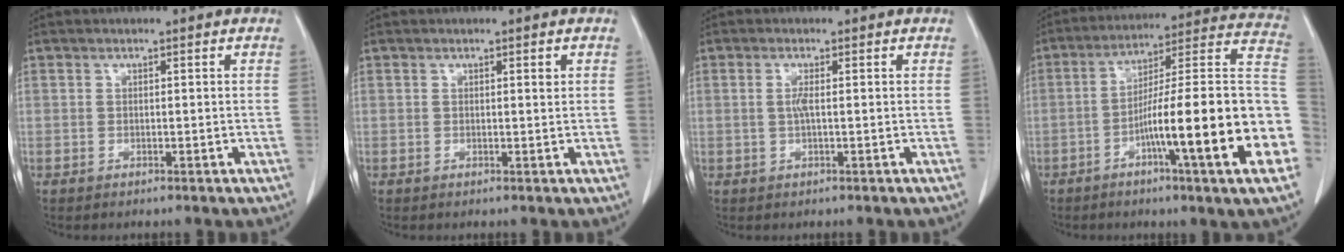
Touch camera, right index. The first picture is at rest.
{"total": 0.6, "force": [0.3, 0.1, 0.5], "torque": [-0.012, -0.001, 0.004]}
{"total": 1.6, "force": [0.1, 0.1, 1.6], "torque": [-0.038, 0.001, 0.001]}
{"total": 23.2, "force": [-6.7, 0.6, 22.2], "torque": [-0.250, 0.012, -0.103]}